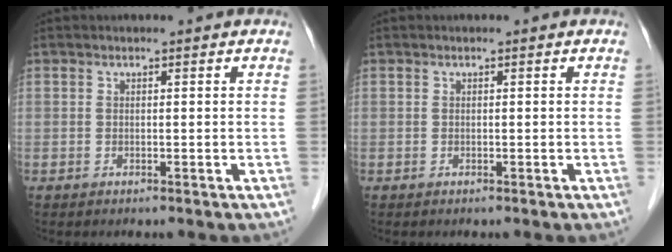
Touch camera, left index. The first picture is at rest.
{"total": 0.0}